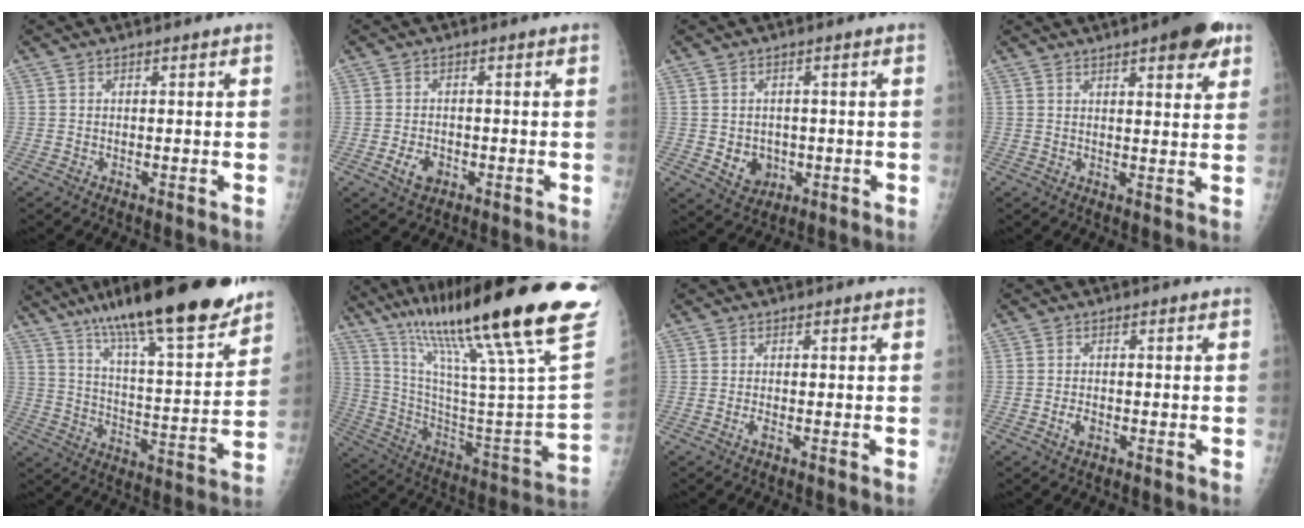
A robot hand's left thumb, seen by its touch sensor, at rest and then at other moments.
{"total": 3.7, "force": [-1.4, 2.6, 2.3], "torque": [-0.033, 0.002, -0.019]}
{"total": 5.2, "force": [-0.7, 4.5, 2.5], "torque": [-0.015, 0.001, 0.002]}
{"total": 9.7, "force": [5.7, 2.8, 7.3], "torque": [-0.073, -0.020, 0.069]}
{"total": 25.4, "force": [18.7, 5.0, 16.4], "torque": [-0.239, -0.064, 0.297]}
{"total": 39.3, "force": [26.4, 4.5, 28.8], "torque": [-0.376, -0.090, 0.410]}
{"total": 0.9, "force": [-0.2, 0.3, 0.8], "torque": [-0.016, -0.001, -0.005]}
{"total": 2.0, "force": [-0.7, 1.3, 1.3], "torque": [-0.020, 0.002, -0.011]}